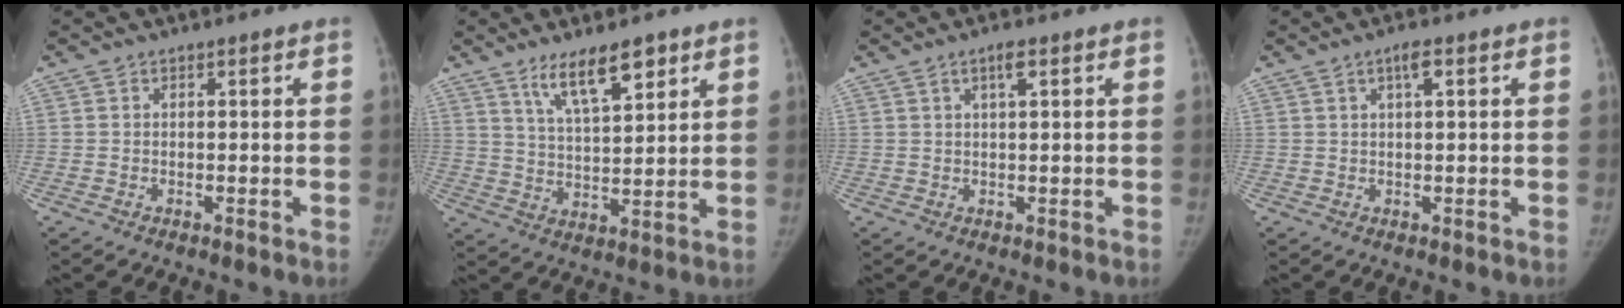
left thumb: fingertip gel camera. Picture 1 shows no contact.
{"total": 9.5, "force": [6.2, 2.8, 6.6], "torque": [-0.100, -0.036, 0.116]}
{"total": 2.4, "force": [1.2, 0.4, 2.0], "torque": [-0.037, 0.001, 0.021]}
{"total": 2.5, "force": [1.1, 0.5, 2.2], "torque": [-0.041, 0.003, 0.019]}